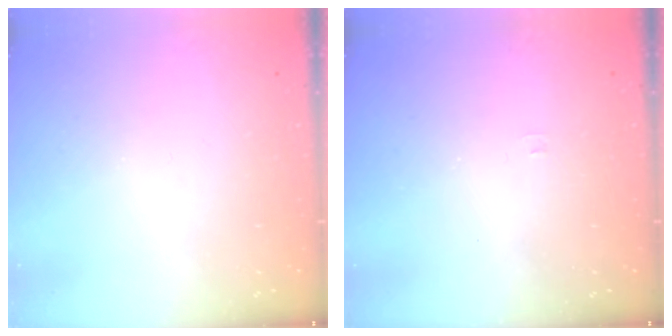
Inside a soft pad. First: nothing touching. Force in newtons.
{"total": 3.3, "press": 3.3, "slide": 0.4}